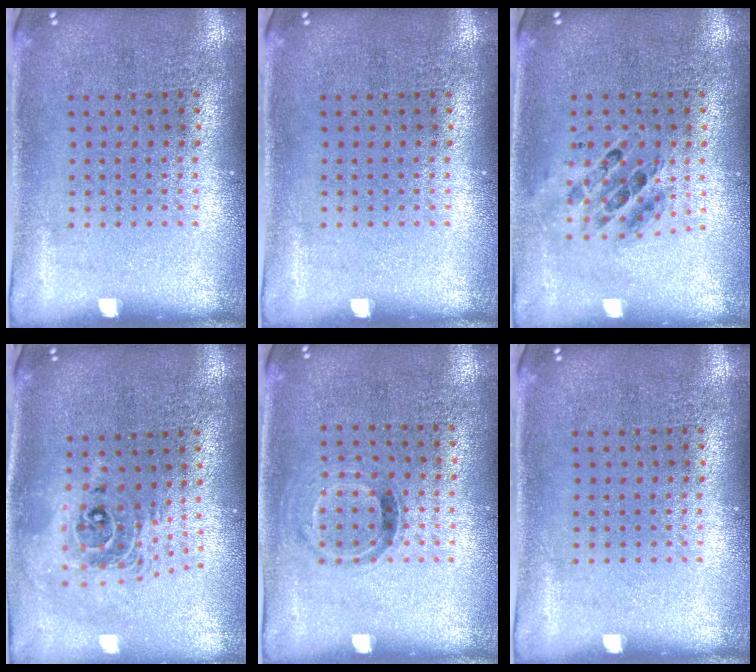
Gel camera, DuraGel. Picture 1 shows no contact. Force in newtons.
{"total": 0.0}
{"total": 0.7, "press": 0.6, "slide": 0.2}
{"total": 2.0, "press": 1.6, "slide": 1.3}
{"total": 0.9, "press": 0.7, "slide": 0.6}
{"total": 0.0}